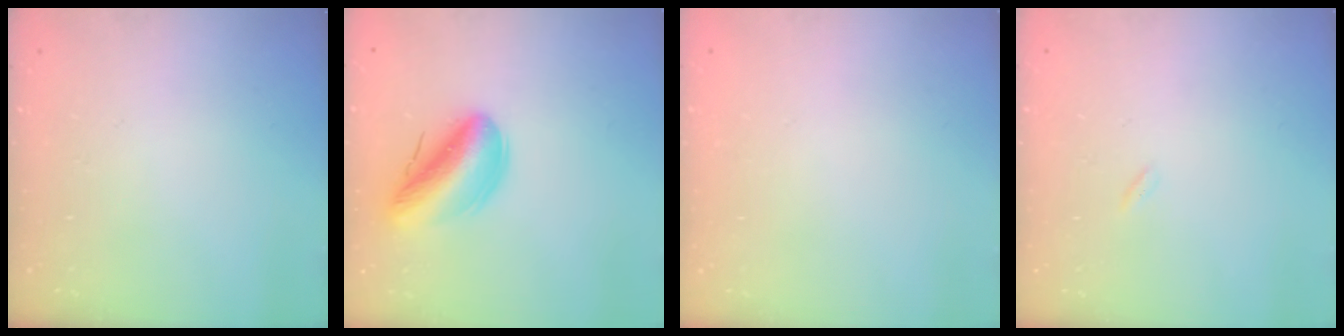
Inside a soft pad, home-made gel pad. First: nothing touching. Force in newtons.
{"total": 13.0, "press": 12.9, "slide": 1.7}
{"total": 2.2, "press": 2.2, "slide": 0.1}
{"total": 0.0}